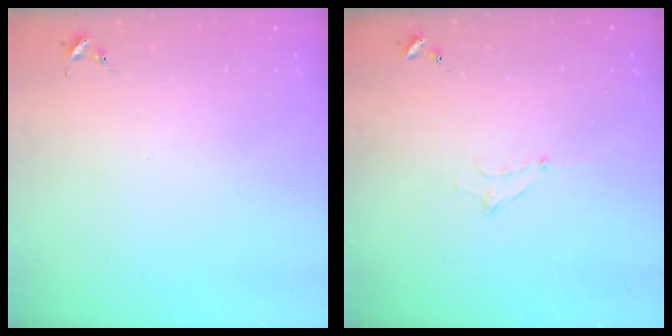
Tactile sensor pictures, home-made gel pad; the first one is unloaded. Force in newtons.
{"total": 5.2, "press": 5.2, "slide": 0.3}